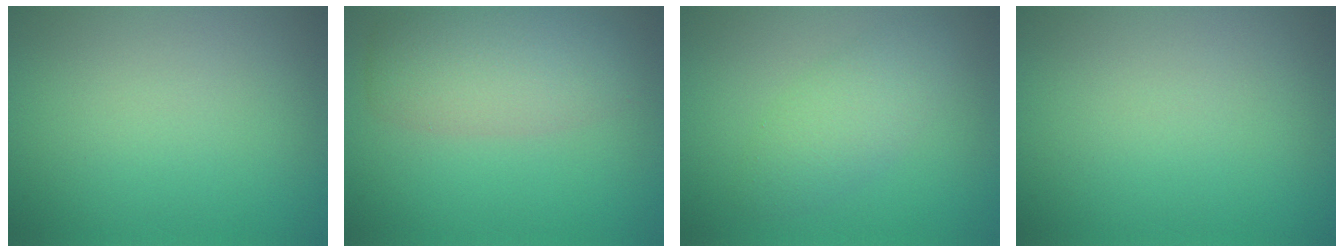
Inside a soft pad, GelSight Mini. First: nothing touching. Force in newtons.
{"total": 4.8, "press": 4.8, "slide": 0.2}
{"total": 3.0, "press": 3.0, "slide": 0.1}
{"total": 0.0}